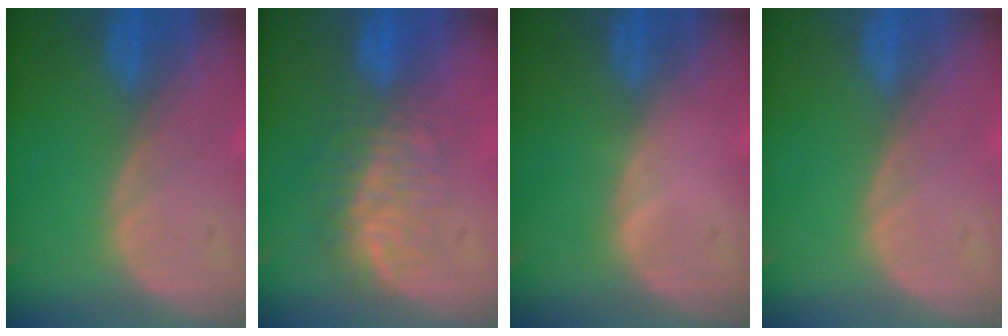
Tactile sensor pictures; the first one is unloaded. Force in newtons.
{"total": 7.7, "press": 7.3, "slide": 2.7}
{"total": 0.5, "press": 0.1, "slide": 0.5}
{"total": 0.0}